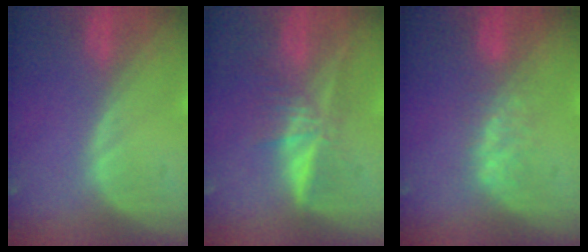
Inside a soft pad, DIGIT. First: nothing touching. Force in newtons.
{"total": 6.0, "press": 5.4, "slide": 2.6}
{"total": 3.2, "press": 3.2, "slide": 0.5}